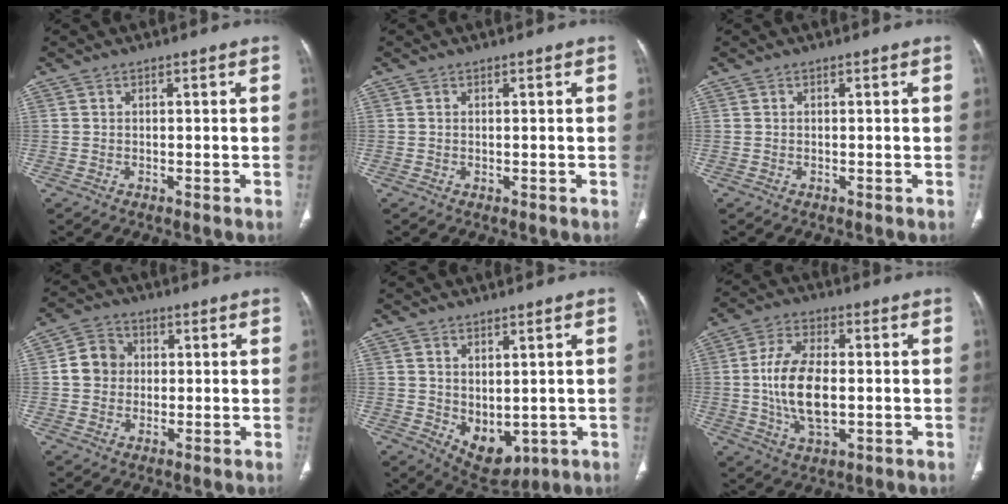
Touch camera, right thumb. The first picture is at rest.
{"total": 0.0}
{"total": 0.0}
{"total": 6.5, "force": [0.5, 5.8, 2.9], "torque": [-0.034, 0.011, 0.000]}
{"total": 7.8, "force": [-0.7, 4.9, 6.0], "torque": [-0.067, -0.010, 0.018]}
{"total": 12.4, "force": [-0.6, 6.5, 10.6], "torque": [-0.200, 0.002, -0.009]}